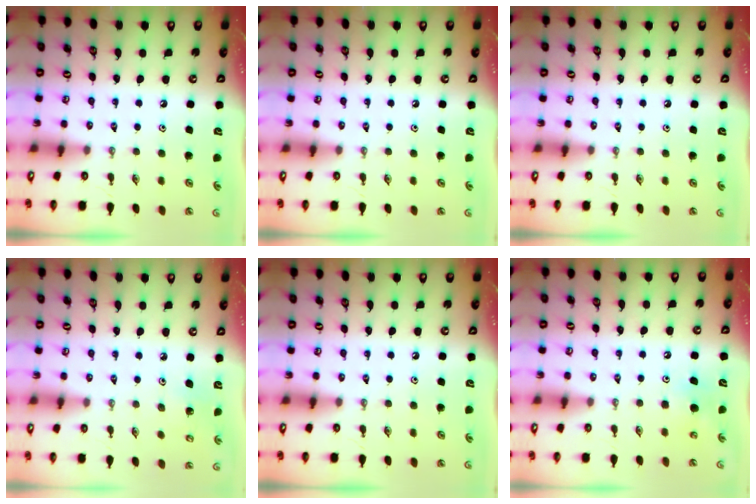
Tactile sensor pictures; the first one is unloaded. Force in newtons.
{"total": 0.0}
{"total": 0.0}
{"total": 3.2, "press": 3.2, "slide": 0.1}
{"total": 0.0}
{"total": 5.4, "press": 5.3, "slide": 0.9}